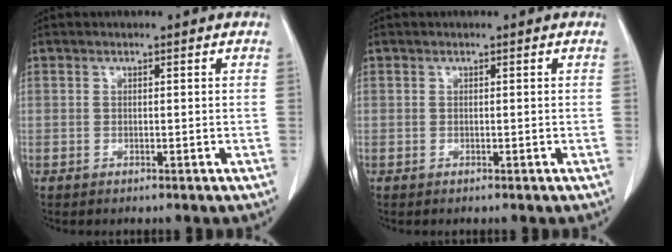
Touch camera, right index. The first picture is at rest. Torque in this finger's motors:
{"motor_torque": [0.00, 0.00, 0.00, 0.00]}